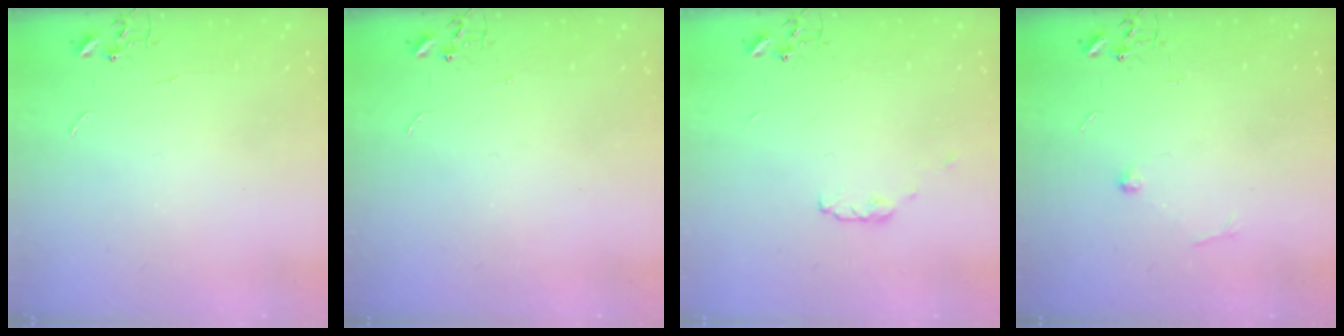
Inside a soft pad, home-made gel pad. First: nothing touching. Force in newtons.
{"total": 0.0}
{"total": 4.0, "press": 4.0, "slide": 0.6}
{"total": 5.6, "press": 5.5, "slide": 1.1}